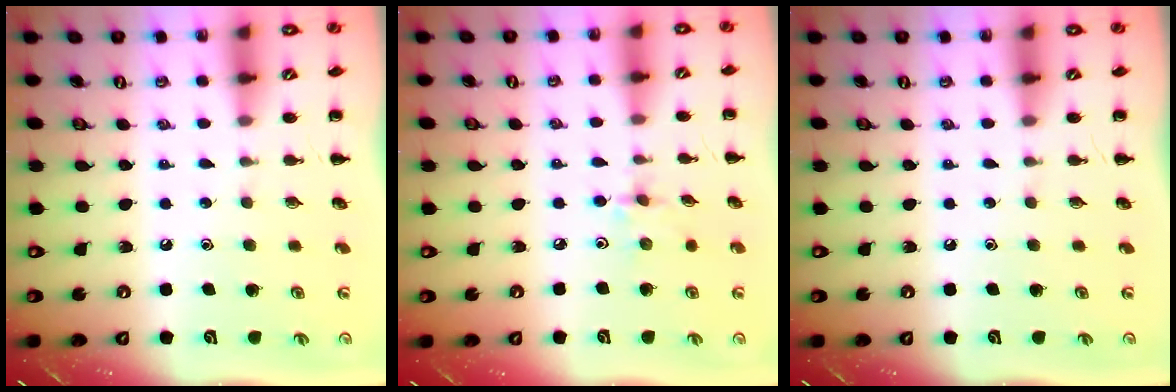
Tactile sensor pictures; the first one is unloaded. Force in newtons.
{"total": 2.2, "press": 2.2, "slide": 0.5}
{"total": 0.0}